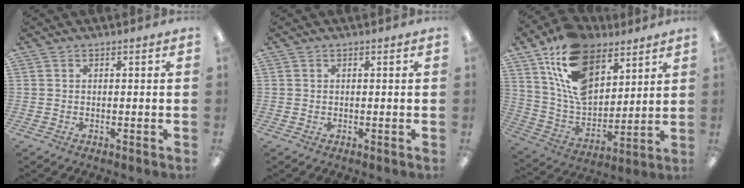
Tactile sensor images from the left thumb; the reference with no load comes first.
{"total": 0.0}
{"total": 18.9, "force": [10.6, 11.3, 10.9], "torque": [-0.218, -0.048, 0.198]}